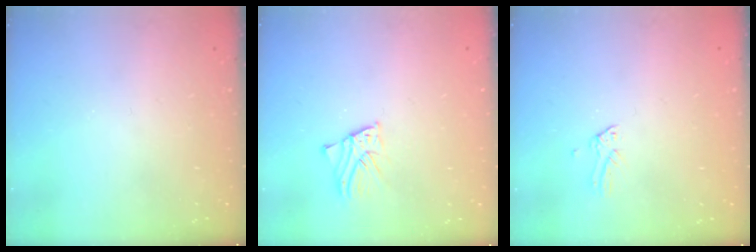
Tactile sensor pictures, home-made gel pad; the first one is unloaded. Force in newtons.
{"total": 2.6, "press": 2.6, "slide": 0.1}
{"total": 0.0}